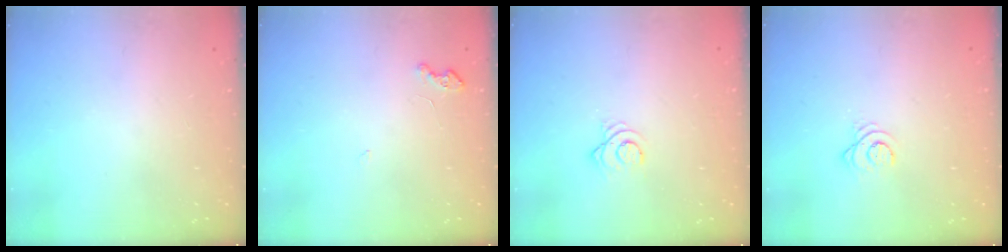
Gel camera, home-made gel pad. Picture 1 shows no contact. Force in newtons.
{"total": 3.4, "press": 3.3, "slide": 0.6}
{"total": 3.6, "press": 3.6, "slide": 0.4}
{"total": 4.0, "press": 4.0, "slide": 0.4}